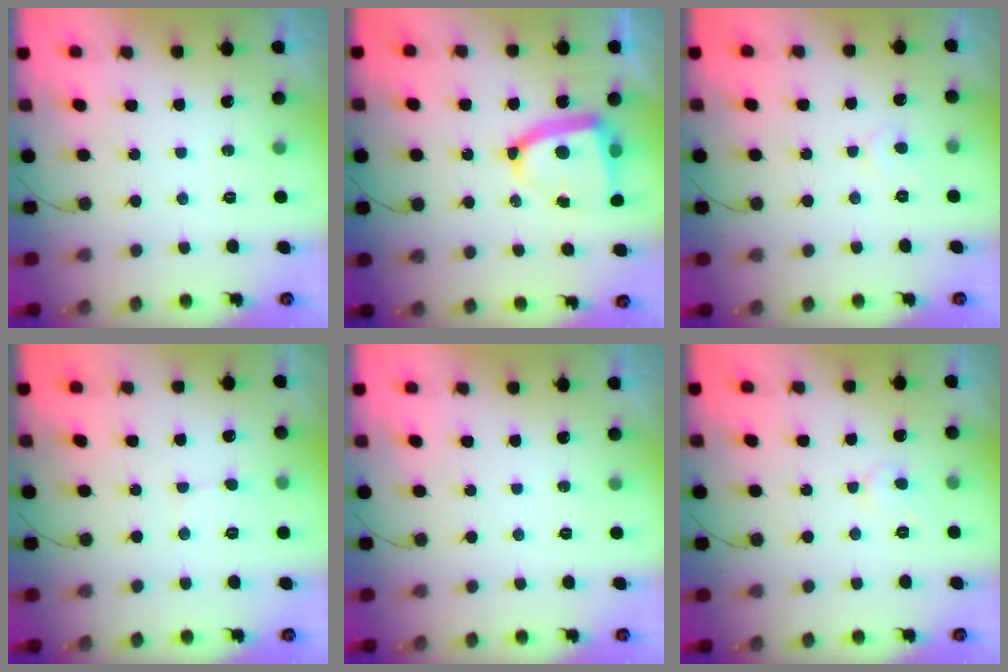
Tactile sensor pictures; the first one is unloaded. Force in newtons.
{"total": 12.8, "press": 12.5, "slide": 2.3}
{"total": 4.1, "press": 4.1, "slide": 0.3}
{"total": 4.3, "press": 4.3, "slide": 0.4}
{"total": 0.0}
{"total": 3.7, "press": 3.7, "slide": 0.3}